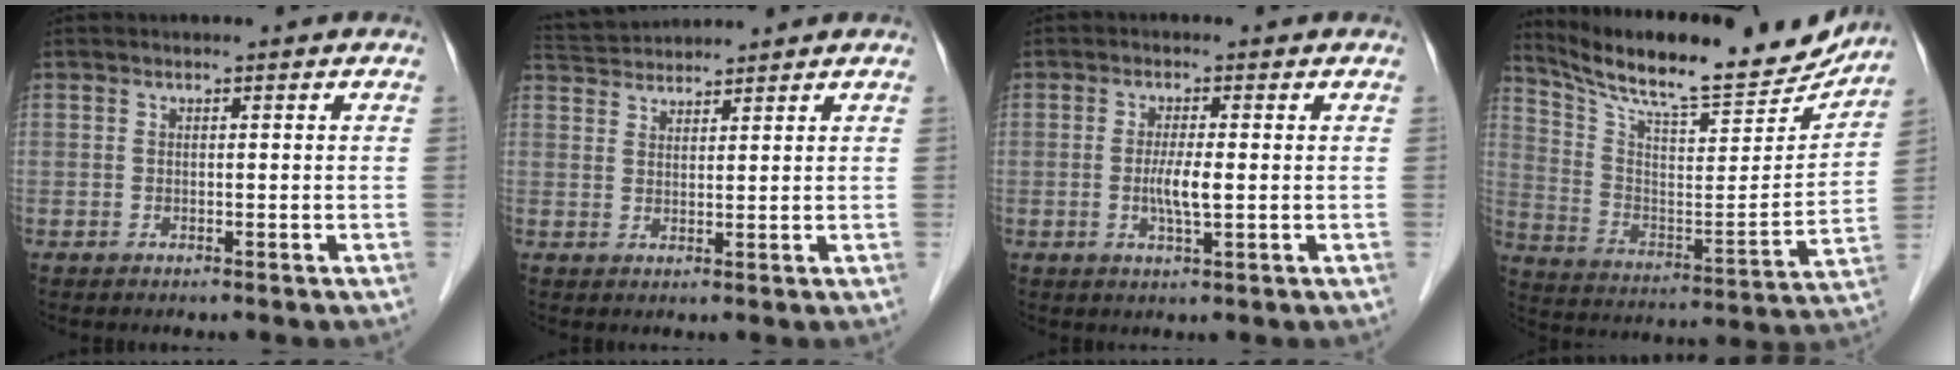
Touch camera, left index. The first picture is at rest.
{"total": 5.6, "force": [5.5, 0.5, 0.9], "torque": [-0.023, 0.032, 0.098]}
{"total": 3.5, "force": [-0.7, 0.2, 3.5], "torque": [-0.071, -0.010, -0.013]}
{"total": 22.4, "force": [20.1, 3.5, 9.2], "torque": [-0.160, -0.035, 0.300]}